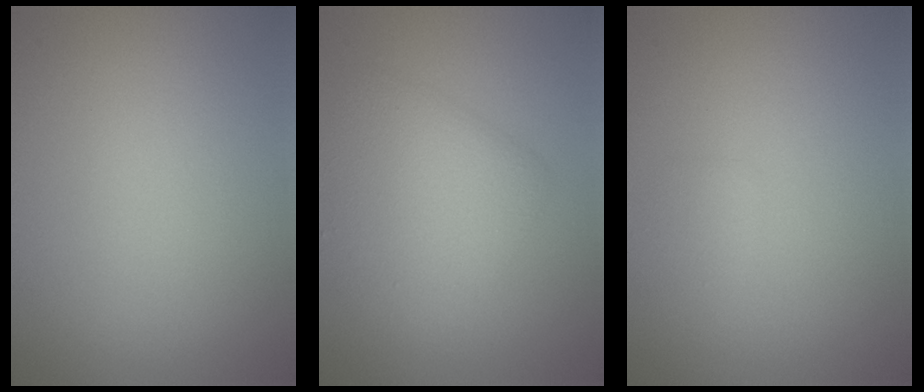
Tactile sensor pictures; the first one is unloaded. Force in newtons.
{"total": 4.5, "press": 4.5, "slide": 0.1}
{"total": 0.8, "press": 0.8, "slide": 0.1}